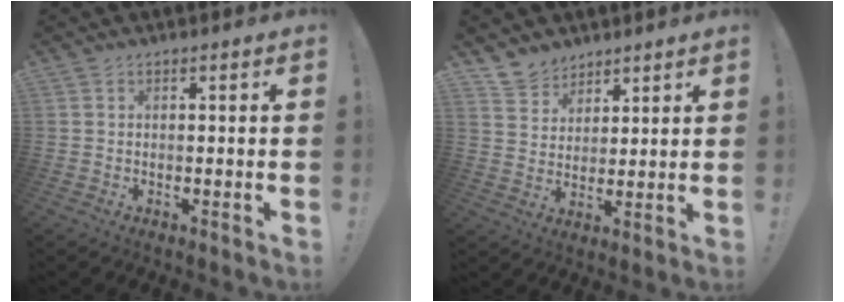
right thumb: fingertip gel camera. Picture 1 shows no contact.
{"total": 7.3, "force": [5.8, 4.3, 0.4], "torque": [-0.014, -0.044, 0.116]}